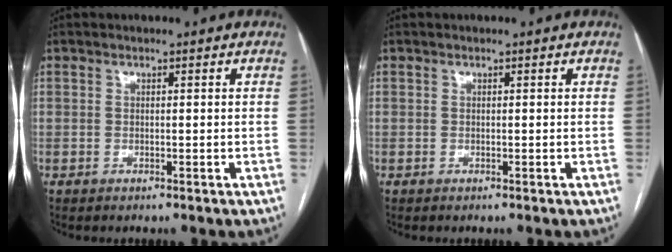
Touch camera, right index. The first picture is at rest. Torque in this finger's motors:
{"motor_torque": [0.04, 0.04, 0.00, 0.00]}